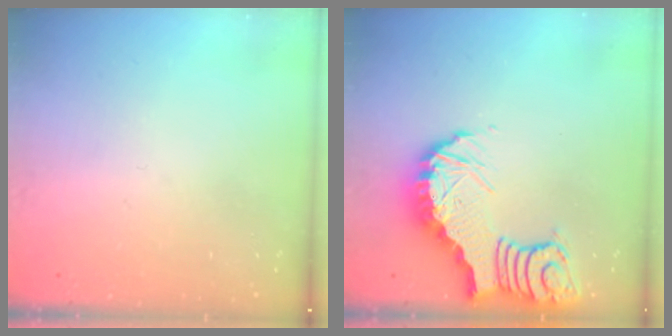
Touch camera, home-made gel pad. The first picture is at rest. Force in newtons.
{"total": 6.1, "press": 6.1, "slide": 0.7}